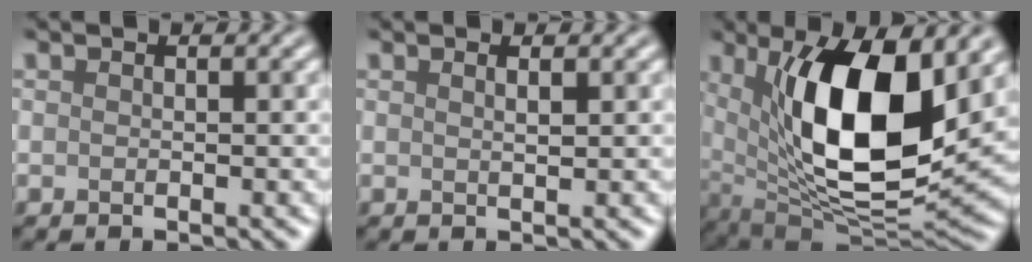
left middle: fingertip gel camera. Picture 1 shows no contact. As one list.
[{"total": 1.1, "force": [0.6, 0.3, 0.9], "torque": [-0.007, 0.001, 0.006]}, {"total": 13.1, "force": [3.1, 5.2, 11.6], "torque": [-0.188, -0.018, 0.056]}]